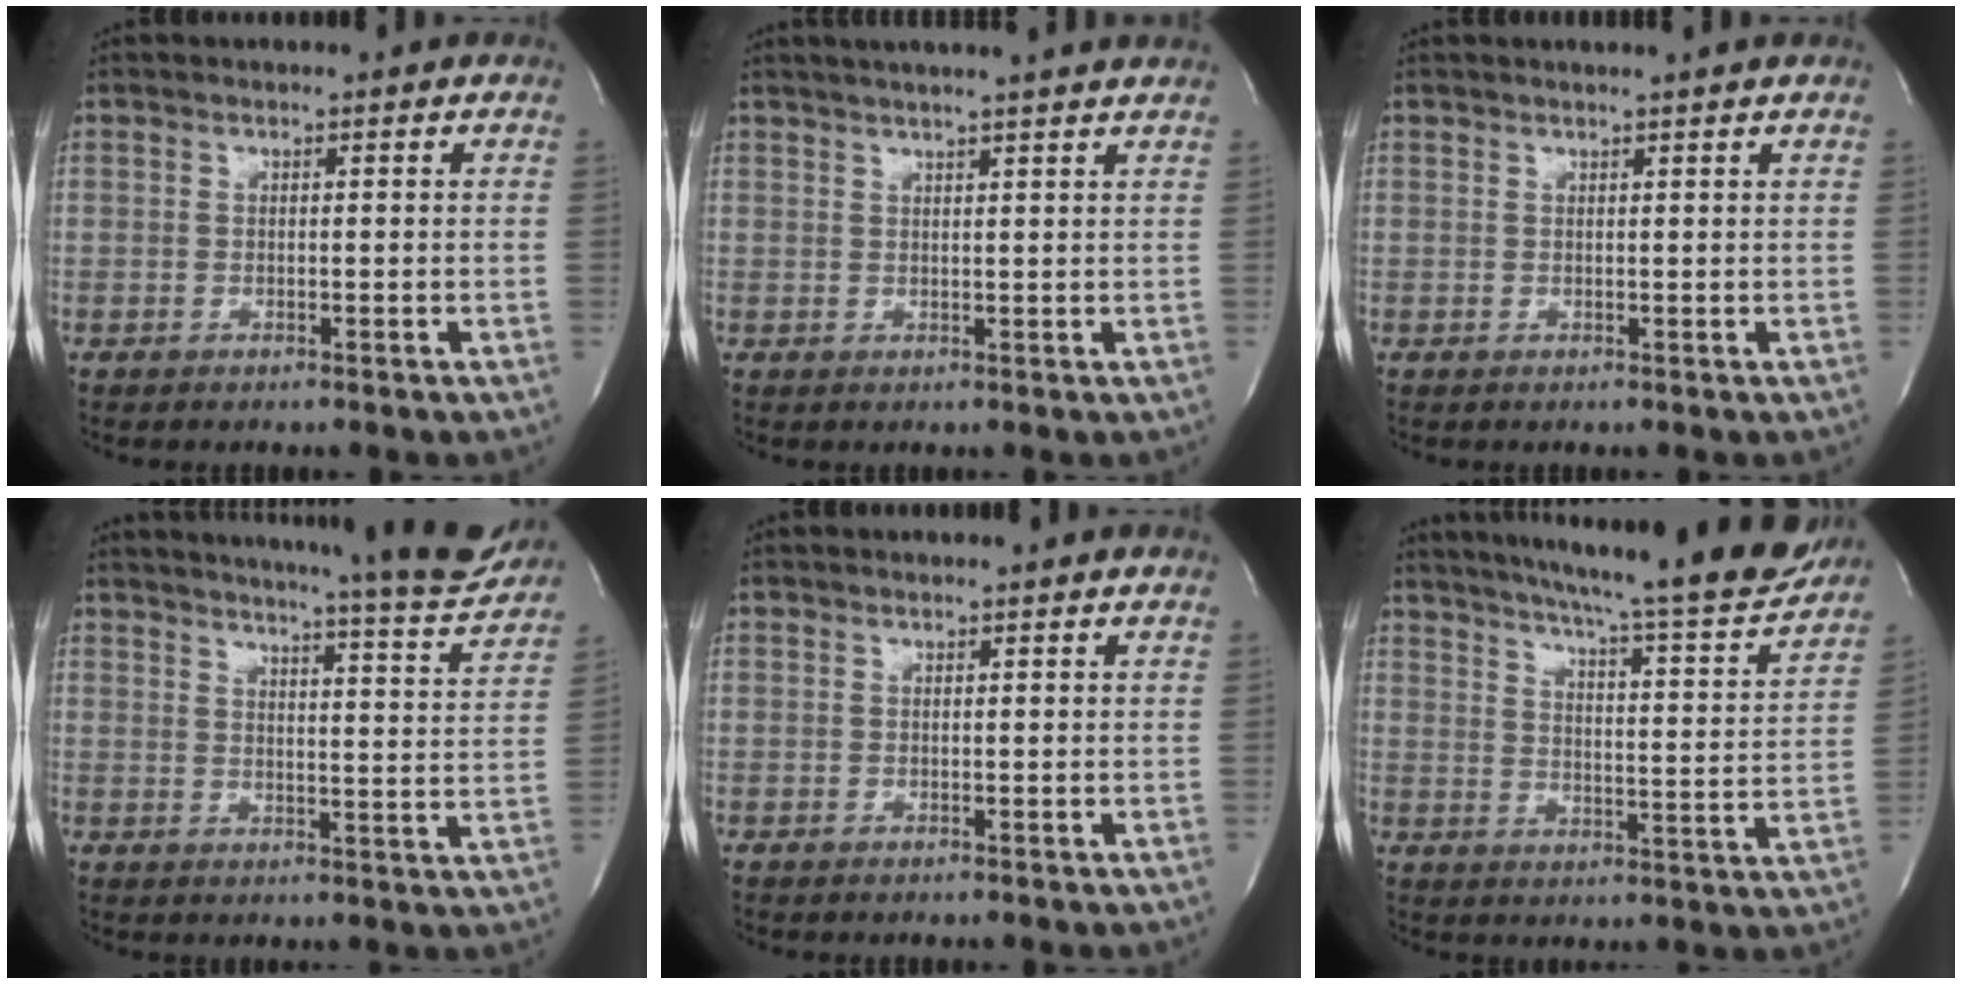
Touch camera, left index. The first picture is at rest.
{"total": 10.3, "force": [9.0, -0.4, 5.0], "torque": [-0.079, 0.022, 0.105]}
{"total": 2.5, "force": [2.3, -0.6, 0.8], "torque": [-0.014, 0.005, 0.030]}
{"total": 18.9, "force": [17.6, 0.6, 7.0], "torque": [-0.102, -0.059, 0.209]}
{"total": 0.0}
{"total": 23.2, "force": [20.7, 1.4, 10.3], "torque": [-0.164, -0.048, 0.266]}